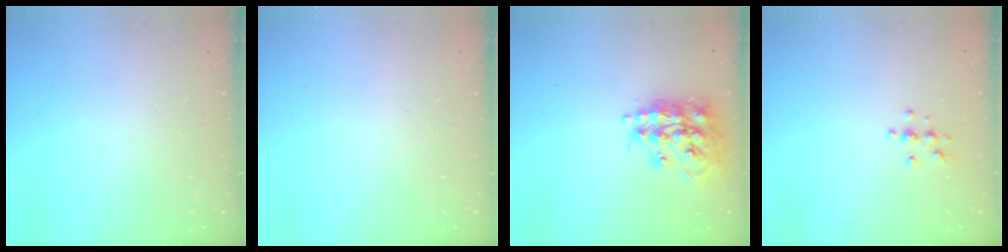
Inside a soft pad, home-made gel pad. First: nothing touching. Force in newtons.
{"total": 0.0}
{"total": 17.1, "press": 17.0, "slide": 1.5}
{"total": 5.4, "press": 5.4, "slide": 0.7}